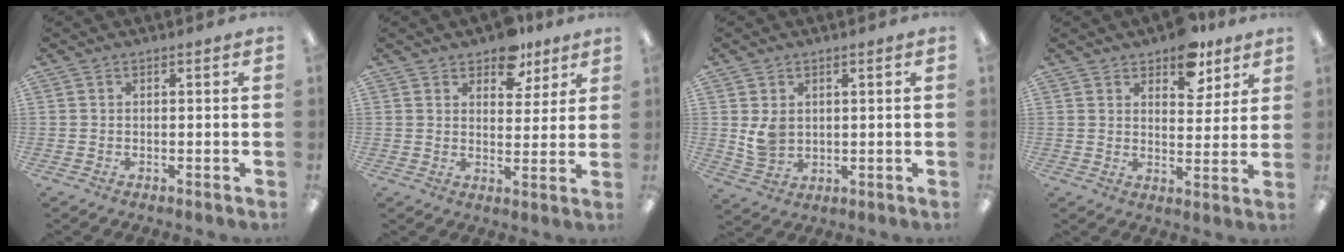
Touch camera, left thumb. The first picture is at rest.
{"total": 8.3, "force": [6.4, 4.5, 2.9], "torque": [-0.030, -0.035, 0.112]}
{"total": 5.2, "force": [1.8, 4.0, 2.8], "torque": [-0.042, -0.001, 0.035]}
{"total": 9.5, "force": [7.1, 4.8, 4.1], "torque": [-0.038, -0.041, 0.123]}